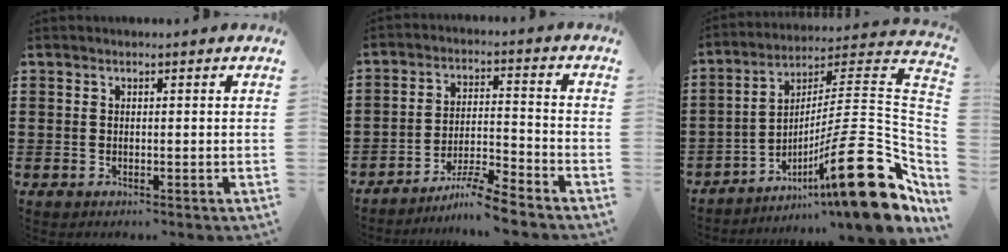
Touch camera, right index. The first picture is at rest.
{"total": 6.7, "force": [-5.9, -0.3, 3.0], "torque": [-0.057, -0.005, -0.115]}
{"total": 21.0, "force": [-8.4, 5.0, 18.6], "torque": [-0.261, 0.012, -0.134]}